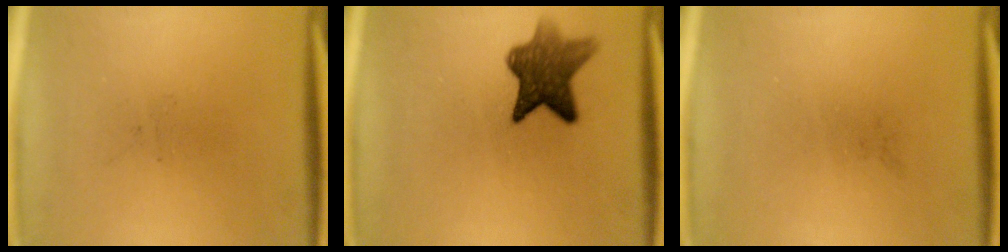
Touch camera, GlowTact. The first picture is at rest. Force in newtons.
{"total": 8.3}
{"total": 0.0}